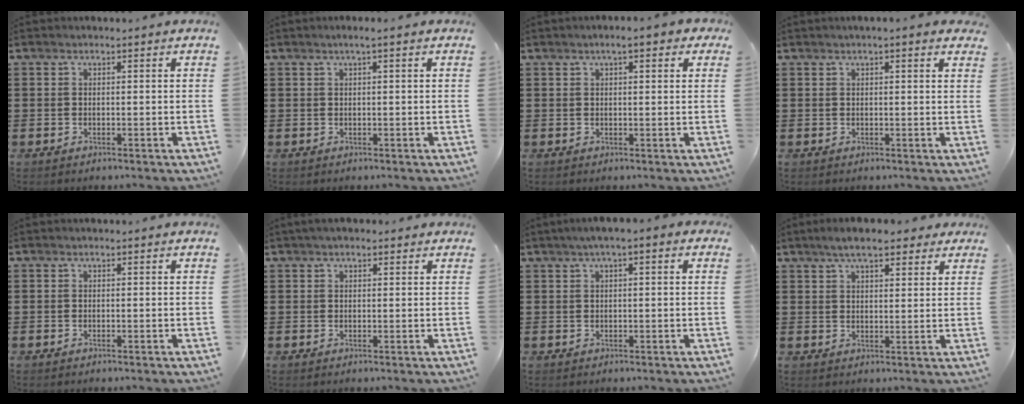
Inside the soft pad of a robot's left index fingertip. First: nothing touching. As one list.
[{"total": 1.0, "force": [0.3, 0.0, 1.0], "torque": [-0.016, -0.001, 0.005]}, {"total": 2.8, "force": [1.4, 0.6, 2.4], "torque": [-0.049, 0.004, 0.023]}, {"total": 1.4, "force": [0.9, 0.0, 1.0], "torque": [-0.021, 0.001, 0.015]}, {"total": 0.0}, {"total": 1.3, "force": [0.9, 0.6, 0.8], "torque": [-0.017, 0.005, 0.016]}, {"total": 1.8, "force": [0.3, 0.2, 1.8], "torque": [-0.033, 0.002, 0.004]}, {"total": 6.2, "force": [4.7, 1.8, 3.6], "torque": [-0.080, 0.004, 0.086]}]